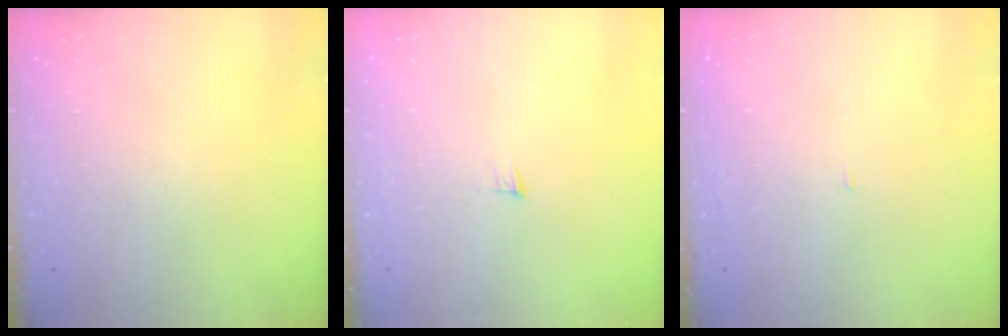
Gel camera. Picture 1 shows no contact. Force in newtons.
{"total": 5.2, "press": 5.0, "slide": 1.3}
{"total": 1.2, "press": 1.2, "slide": 0.1}